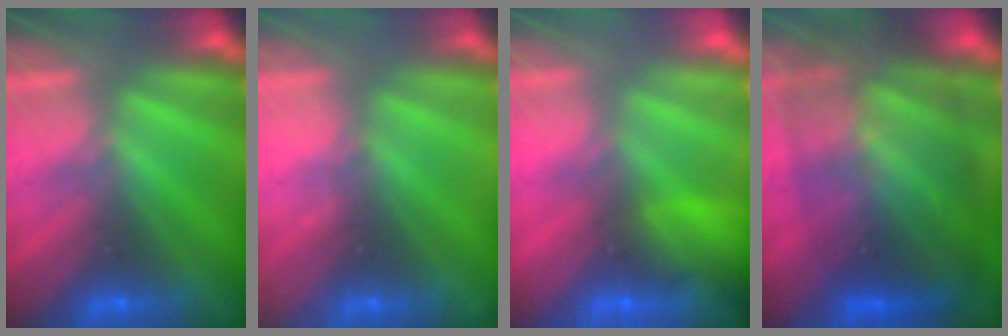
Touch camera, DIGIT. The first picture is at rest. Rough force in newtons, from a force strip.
{"total": 2.3}
{"total": 7.8}
{"total": 7.9}